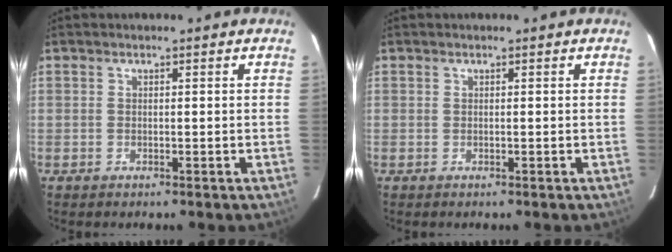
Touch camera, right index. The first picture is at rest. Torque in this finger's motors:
{"motor_torque": [0.00, 0.00, 0.08, 0.01]}